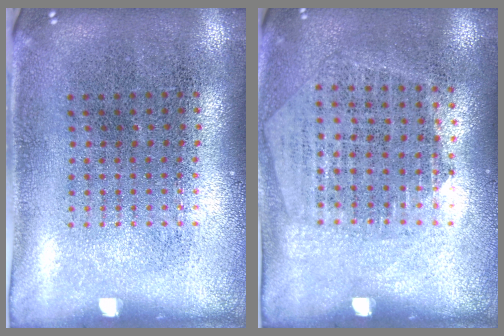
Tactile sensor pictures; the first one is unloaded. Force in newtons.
{"total": 1.3, "press": 1.2, "slide": 0.6}